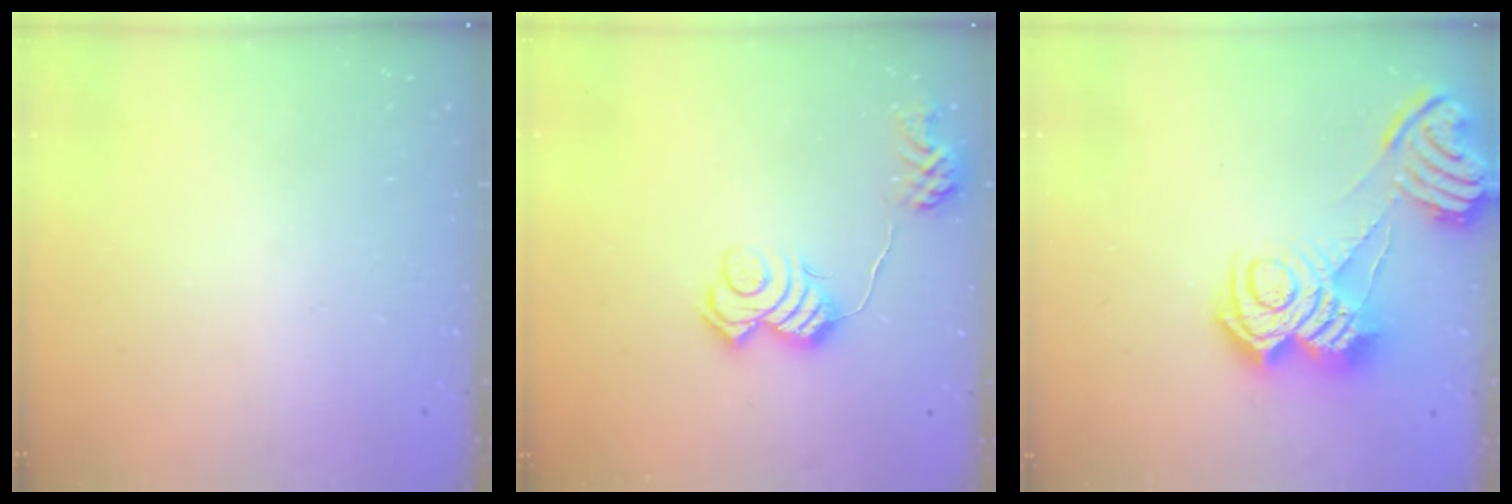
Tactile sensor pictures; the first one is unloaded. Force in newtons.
{"total": 13.7, "press": 13.7, "slide": 0.4}
{"total": 16.2, "press": 16.1, "slide": 1.2}